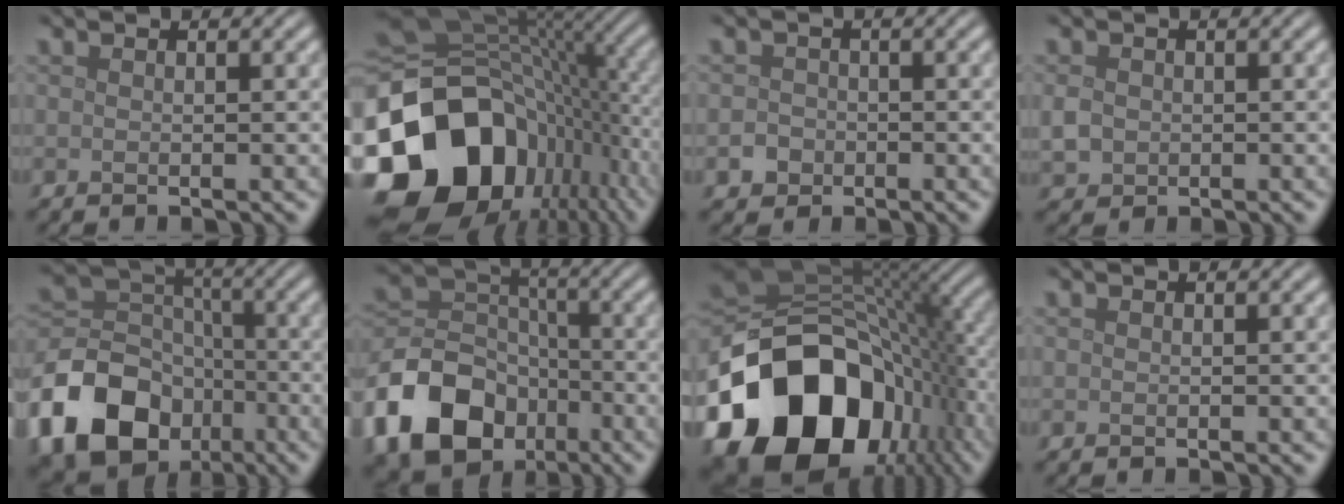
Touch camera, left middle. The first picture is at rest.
{"total": 18.9, "force": [-5.6, 13.7, 11.7], "torque": [-0.274, -0.033, -0.091]}
{"total": 1.5, "force": [-0.7, 1.3, 0.4], "torque": [0.002, 0.000, -0.015]}
{"total": 1.9, "force": [-0.1, 1.7, 0.8], "torque": [-0.020, -0.004, -0.005]}
{"total": 13.8, "force": [-7.0, 10.1, 6.3], "torque": [-0.161, -0.010, -0.134]}
{"total": 11.2, "force": [-5.5, 8.0, 5.5], "torque": [-0.114, -0.002, -0.118]}
{"total": 17.8, "force": [-7.2, 12.4, 10.7], "torque": [-0.205, -0.039, -0.110]}
{"total": 0.0}